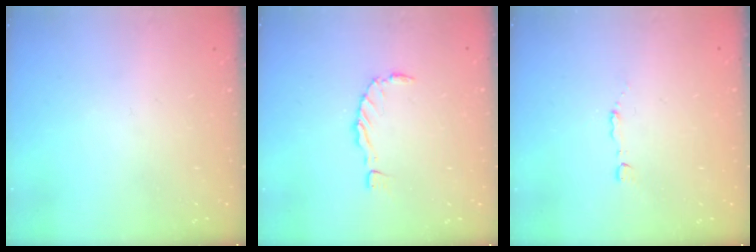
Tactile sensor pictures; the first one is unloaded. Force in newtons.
{"total": 0.0}
{"total": 1.1, "press": 1.1, "slide": 0.1}